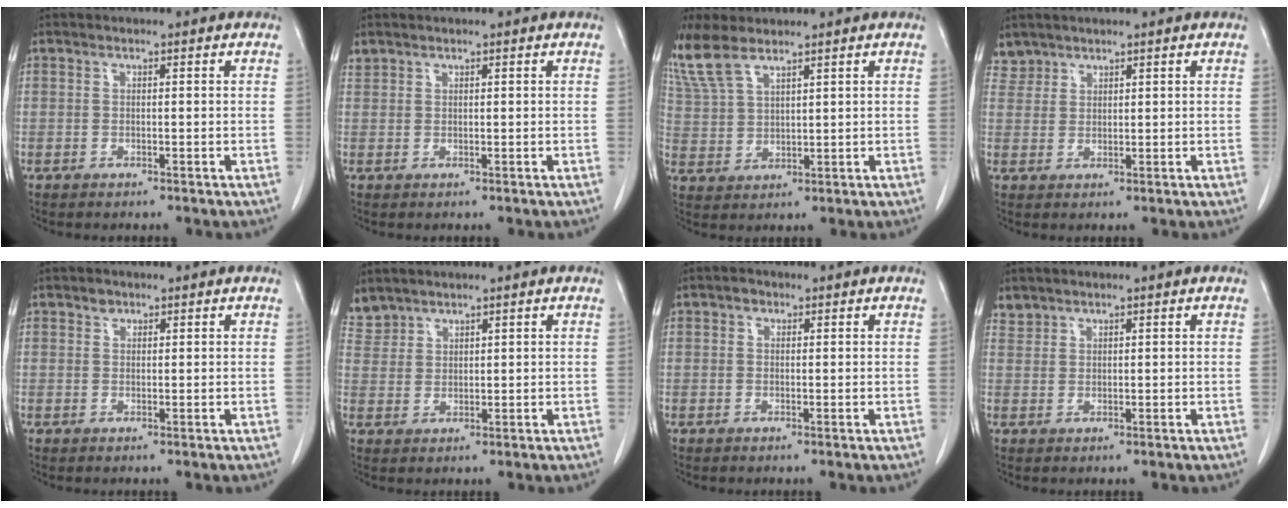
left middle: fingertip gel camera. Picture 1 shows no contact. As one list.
[{"total": 0.8, "force": [0.7, 0.3, -0.1], "torque": [0.000, 0.005, 0.015]}, {"total": 7.2, "force": [5.9, 1.8, 3.7], "torque": [-0.094, 0.011, 0.134]}, {"total": 2.4, "force": [2.1, 1.1, -0.5], "torque": [0.016, 0.007, 0.040]}, {"total": 1.0, "force": [0.7, 0.7, 0.1], "torque": [0.001, -0.003, 0.009]}, {"total": 3.5, "force": [3.3, 1.2, -0.2], "torque": [0.002, 0.010, 0.072]}, {"total": 1.0, "force": [0.5, 0.8, 0.3], "torque": [-0.003, 0.002, 0.006]}, {"total": 1.7, "force": [1.5, 0.7, -0.3], "torque": [0.007, 0.006, 0.030]}]